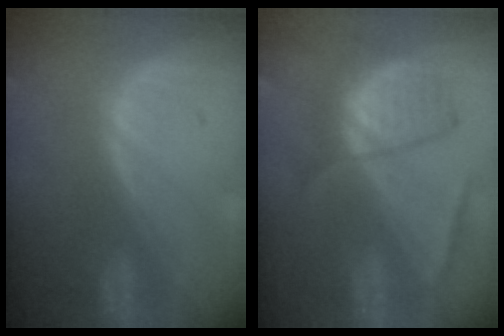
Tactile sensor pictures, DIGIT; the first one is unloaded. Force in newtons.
{"total": 6.7, "press": 6.7, "slide": 0.6}